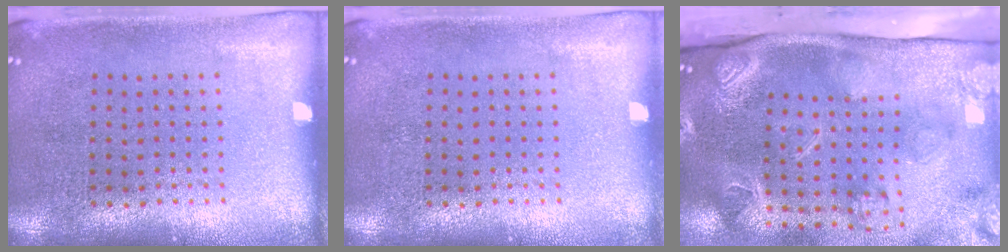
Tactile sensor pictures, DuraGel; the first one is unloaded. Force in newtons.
{"total": 0.0}
{"total": 4.5, "press": 3.3, "slide": 3.2}